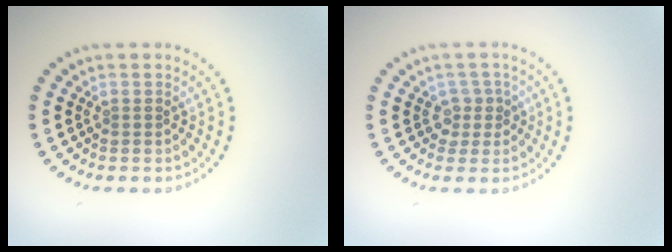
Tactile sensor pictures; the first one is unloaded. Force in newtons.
{"total": 1.7, "press": 1.4, "slide": 1.1}